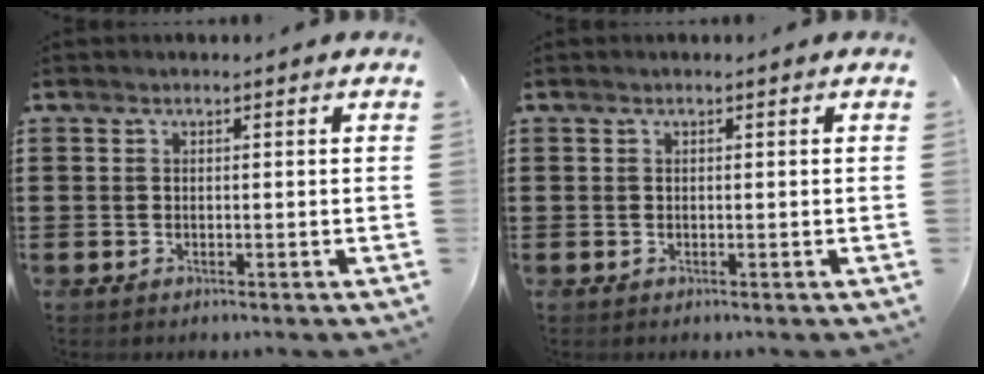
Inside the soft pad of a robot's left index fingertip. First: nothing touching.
{"total": 0.0}